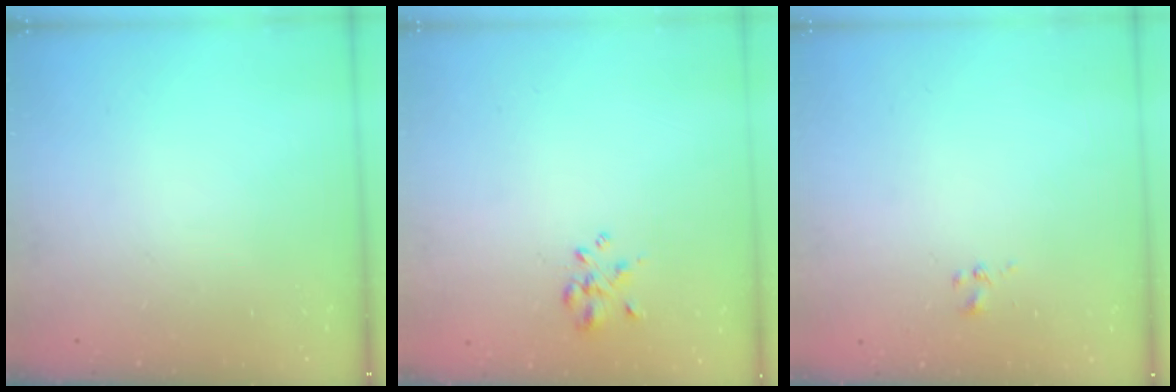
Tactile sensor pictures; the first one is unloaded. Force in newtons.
{"total": 2.4, "press": 2.3, "slide": 0.9}
{"total": 0.8, "press": 0.8, "slide": 0.3}